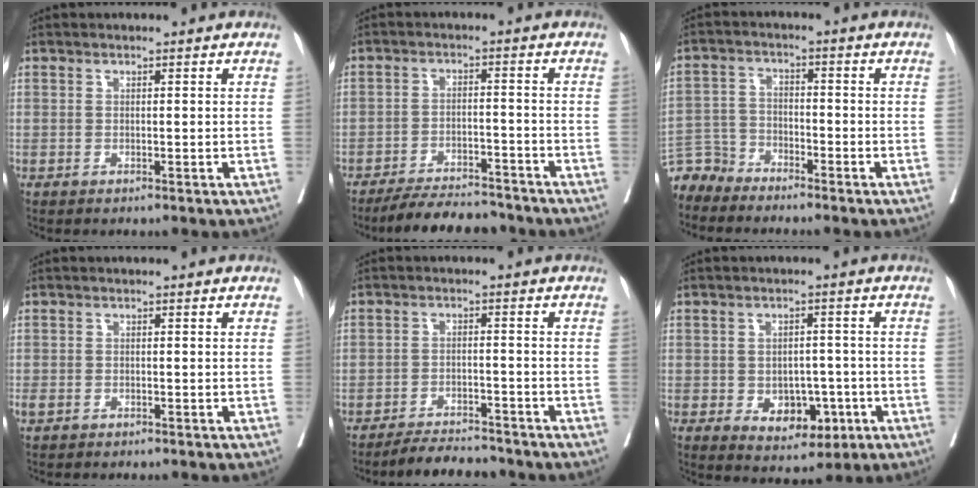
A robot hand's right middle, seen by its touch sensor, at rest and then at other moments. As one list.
[{"total": 8.7, "force": [-7.9, 2.6, 2.5], "torque": [-0.029, 0.003, -0.124]}, {"total": 4.8, "force": [-4.5, 1.2, -0.8], "torque": [0.019, 0.004, -0.094]}, {"total": 1.4, "force": [-1.0, 0.7, 0.7], "torque": [-0.018, -0.001, -0.017]}, {"total": 5.2, "force": [-4.9, 1.6, 0.8], "torque": [-0.010, -0.005, -0.080]}, {"total": 6.9, "force": [-2.2, 4.4, 4.8], "torque": [-0.055, 0.005, -0.019]}]